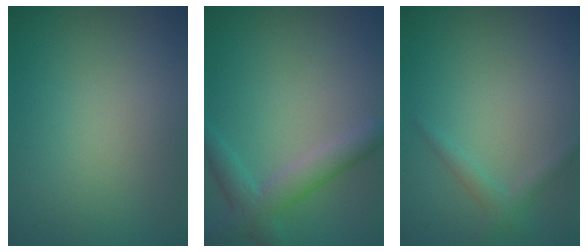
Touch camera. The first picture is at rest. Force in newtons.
{"total": 3.7, "press": 3.7, "slide": 0.2}
{"total": 1.6, "press": 1.6, "slide": 0.1}